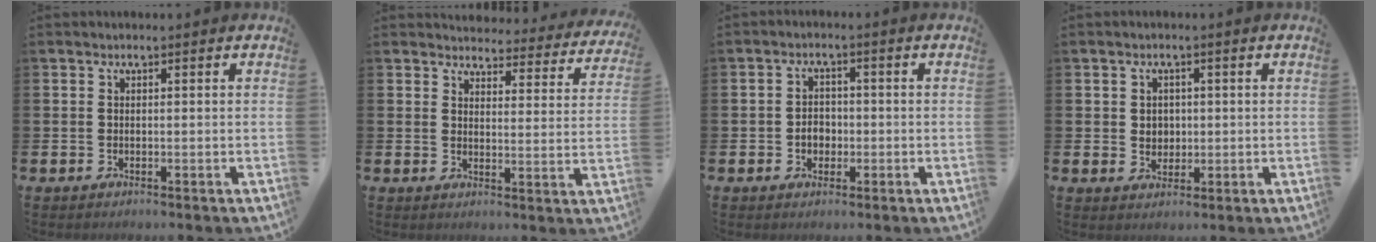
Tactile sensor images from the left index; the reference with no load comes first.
{"total": 3.9, "force": [3.8, 0.9, 0.3], "torque": [-0.014, -0.035, 0.061]}
{"total": 2.7, "force": [-0.7, 2.2, 1.4], "torque": [-0.012, -0.001, -0.019]}
{"total": 2.4, "force": [0.7, 2.1, 0.9], "torque": [-0.006, 0.004, 0.007]}